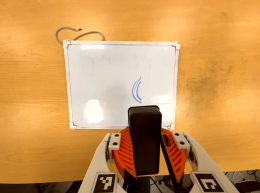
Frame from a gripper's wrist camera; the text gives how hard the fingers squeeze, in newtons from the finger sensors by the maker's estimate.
{"total": 8.6, "left": 9.2, "right": 8.0}